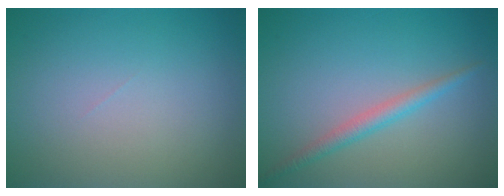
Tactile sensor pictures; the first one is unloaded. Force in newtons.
{"total": 1.9, "press": 1.9, "slide": 0.1}